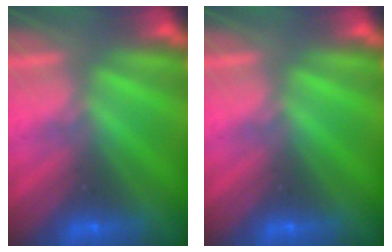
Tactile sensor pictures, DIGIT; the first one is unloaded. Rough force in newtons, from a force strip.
{"total": 0.0}